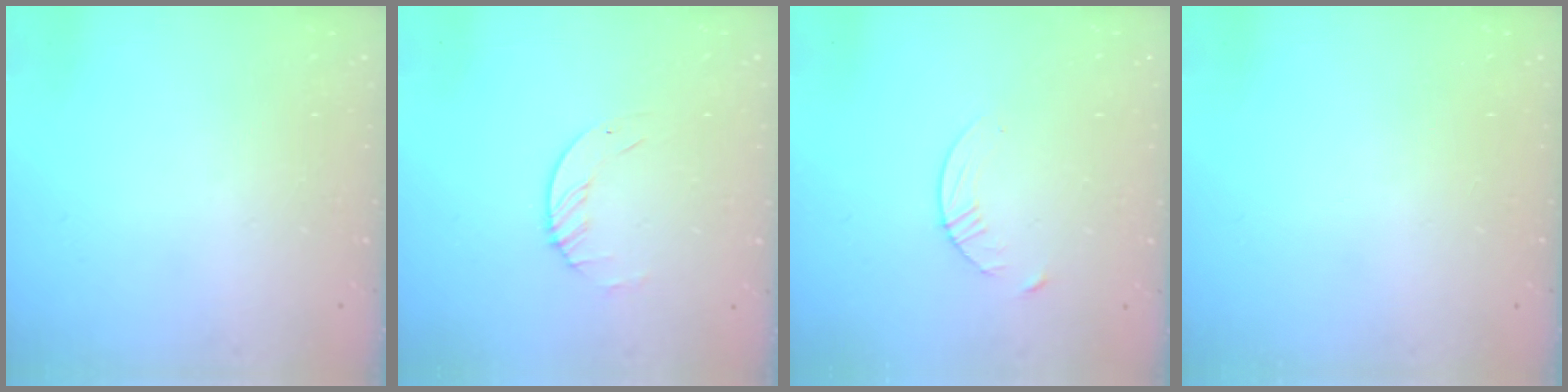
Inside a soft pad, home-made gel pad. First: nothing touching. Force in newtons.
{"total": 1.7, "press": 1.7, "slide": 0.2}
{"total": 3.1, "press": 3.1, "slide": 0.4}
{"total": 0.0}